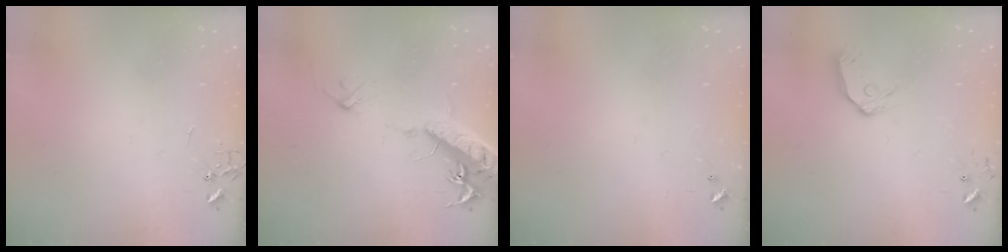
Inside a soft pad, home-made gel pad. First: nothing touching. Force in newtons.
{"total": 17.9, "press": 17.6, "slide": 3.5}
{"total": 0.0}
{"total": 9.6, "press": 9.6, "slide": 1.0}